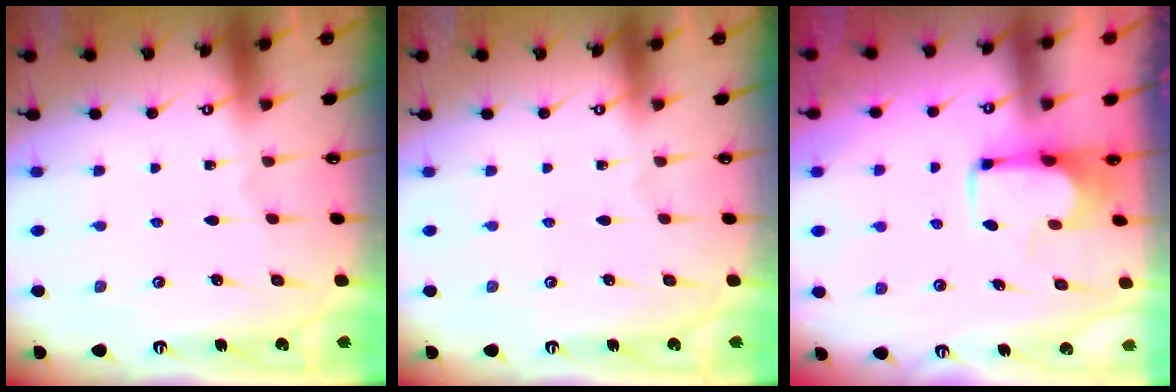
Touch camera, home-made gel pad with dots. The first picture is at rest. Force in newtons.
{"total": 0.0}
{"total": 3.3, "press": 3.2, "slide": 0.5}